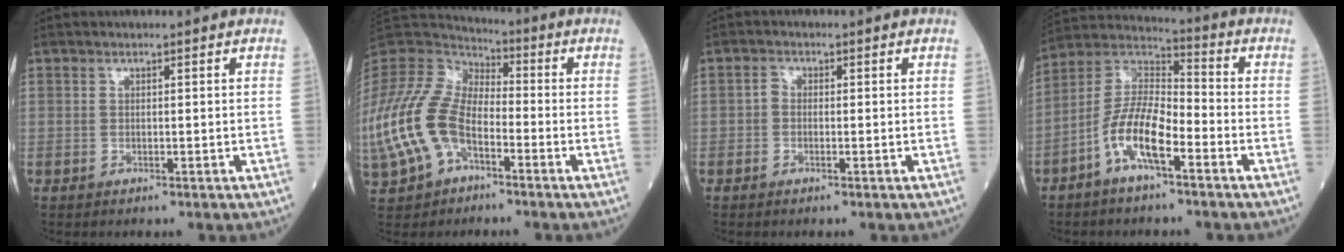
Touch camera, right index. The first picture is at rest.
{"total": 19.2, "force": [-6.7, 11.7, 13.6], "torque": [-0.353, 0.001, -0.125]}
{"total": 1.0, "force": [-0.3, 0.8, 0.6], "torque": [-0.010, 0.002, -0.009]}
{"total": 10.4, "force": [-4.9, 2.9, 8.7], "torque": [-0.185, 0.013, -0.098]}